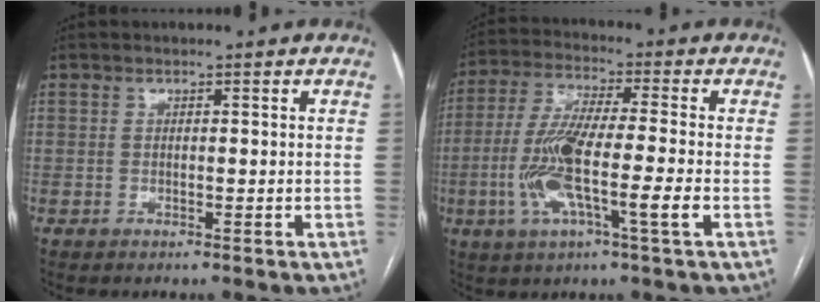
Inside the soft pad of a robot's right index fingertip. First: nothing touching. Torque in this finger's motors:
{"motor_torque": [1.78, -0.36, 0.96, 0.21]}